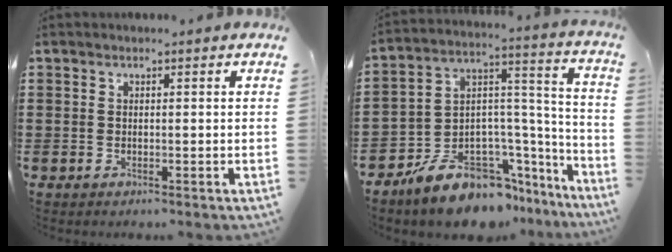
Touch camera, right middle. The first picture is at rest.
{"total": 10.8, "force": [-8.6, 5.5, 3.6], "torque": [-0.077, 0.023, -0.158]}